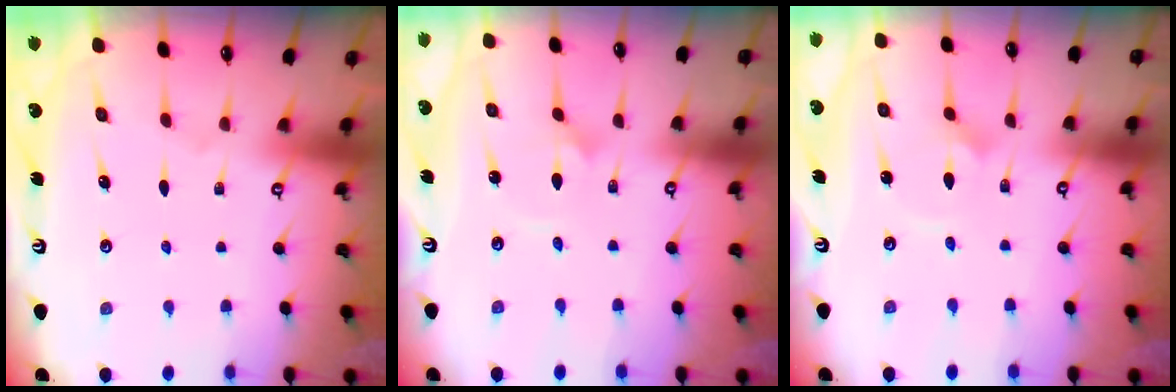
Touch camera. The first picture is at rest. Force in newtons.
{"total": 1.7, "press": 1.7, "slide": 0.1}
{"total": 2.3, "press": 2.3, "slide": 0.3}